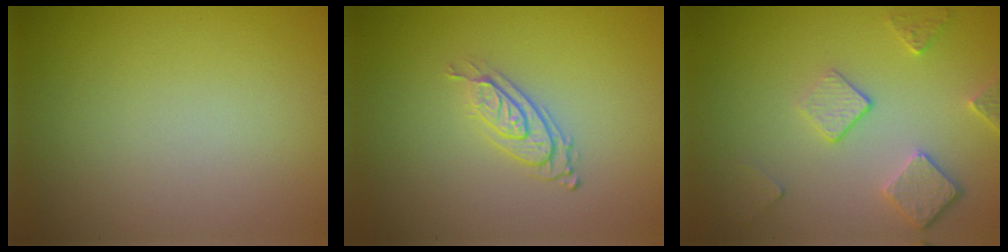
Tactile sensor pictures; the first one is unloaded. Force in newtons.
{"total": 2.9, "press": 2.0, "slide": 2.0}
{"total": 3.7, "press": 2.8, "slide": 2.4}